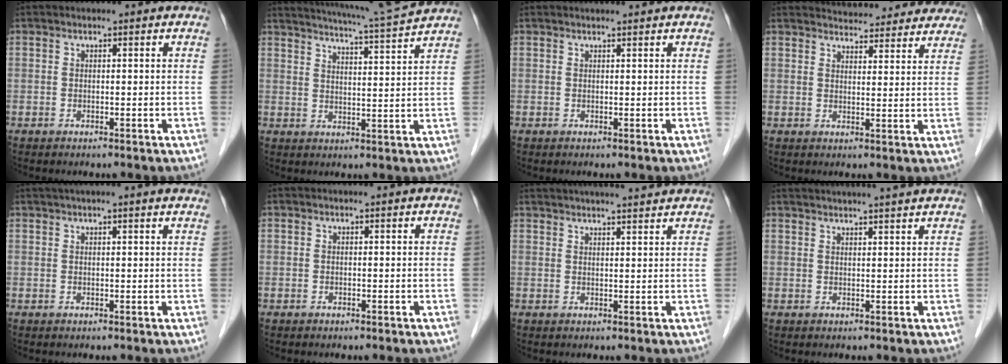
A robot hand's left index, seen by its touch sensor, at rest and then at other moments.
{"total": 10.8, "force": [10.2, -2.1, 3.0], "torque": [-0.065, -0.025, 0.144]}
{"total": 2.4, "force": [2.3, -0.1, 0.8], "torque": [-0.009, 0.014, 0.029]}
{"total": 16.3, "force": [15.5, 3.8, 3.3], "torque": [-0.024, -0.005, 0.172]}
{"total": 7.8, "force": [6.6, -0.1, 4.2], "torque": [-0.063, 0.028, 0.076]}
{"total": 0.0}
{"total": 12.5, "force": [11.2, 1.0, 5.4], "torque": [-0.088, 0.028, 0.150]}
{"total": 11.6, "force": [10.5, 0.1, 5.0], "torque": [-0.080, 0.024, 0.130]}